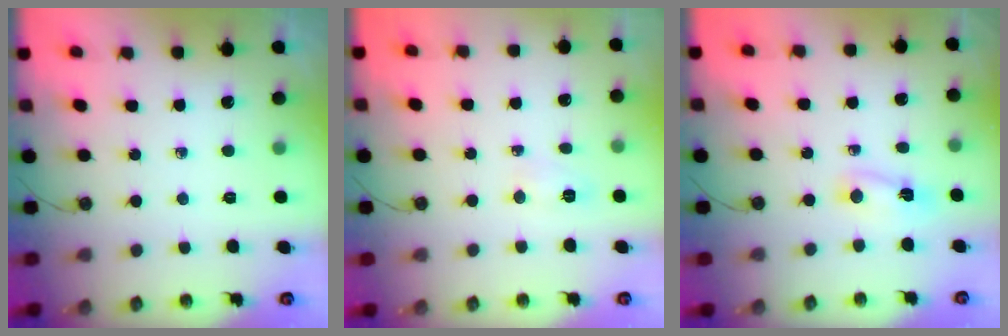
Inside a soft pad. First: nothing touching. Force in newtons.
{"total": 4.5, "press": 4.5, "slide": 0.5}
{"total": 2.6, "press": 2.6, "slide": 0.6}